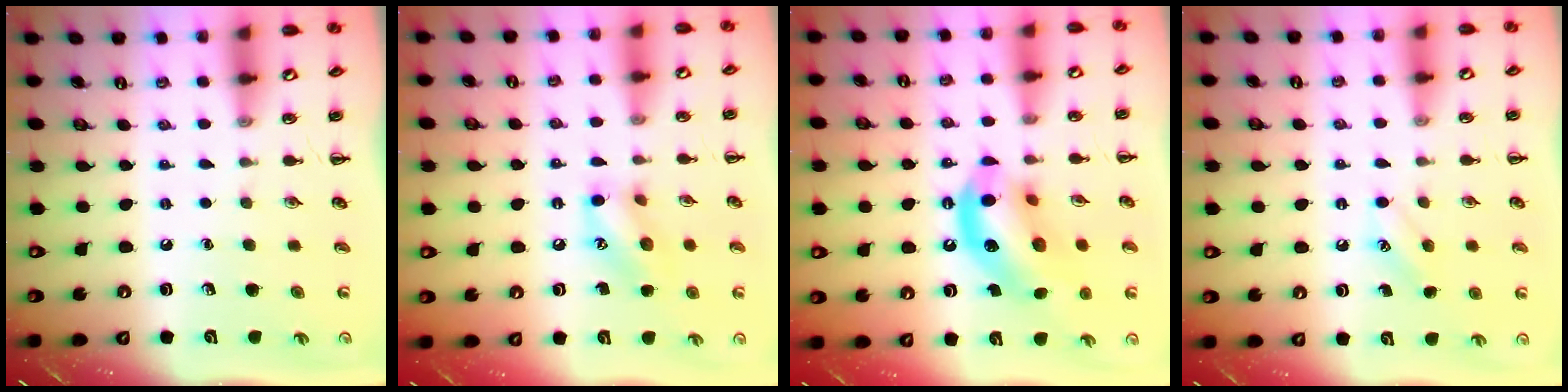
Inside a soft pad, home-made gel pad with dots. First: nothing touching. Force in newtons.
{"total": 10.7, "press": 10.7, "slide": 0.3}
{"total": 15.6, "press": 15.4, "slide": 2.9}
{"total": 7.3, "press": 7.2, "slide": 1.5}